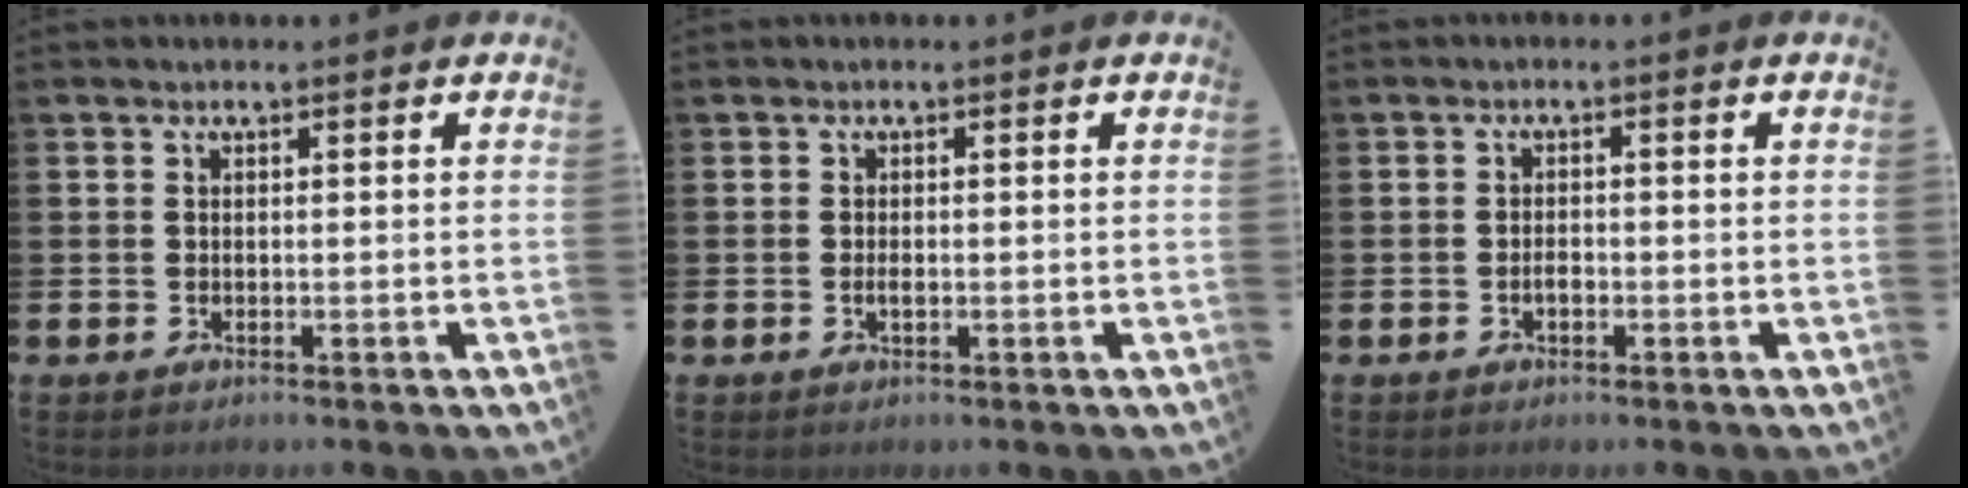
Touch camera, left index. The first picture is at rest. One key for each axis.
{"total": 0.8, "fx": -0.2, "fy": 0.4, "fz": 0.7, "tx": -0.023, "ty": 0.004, "tz": -0.003}
{"total": 1.3, "fx": -0.5, "fy": 0.7, "fz": 0.9, "tx": -0.018, "ty": 0.001, "tz": -0.009}